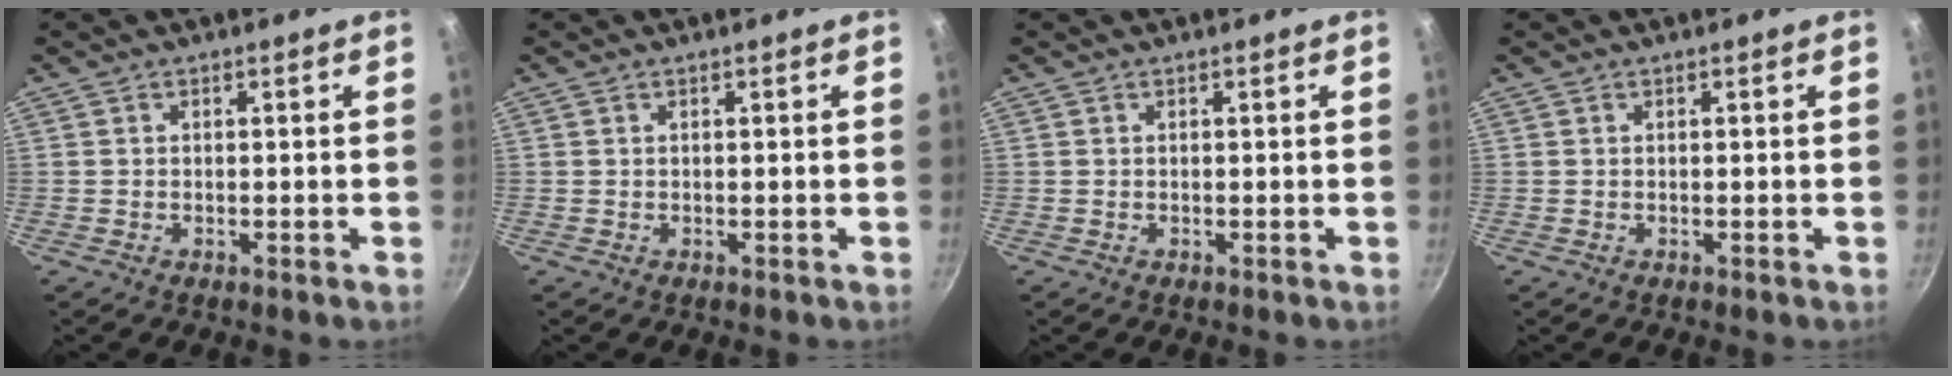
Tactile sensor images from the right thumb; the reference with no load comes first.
{"total": 0.0}
{"total": 0.0}
{"total": 0.0}